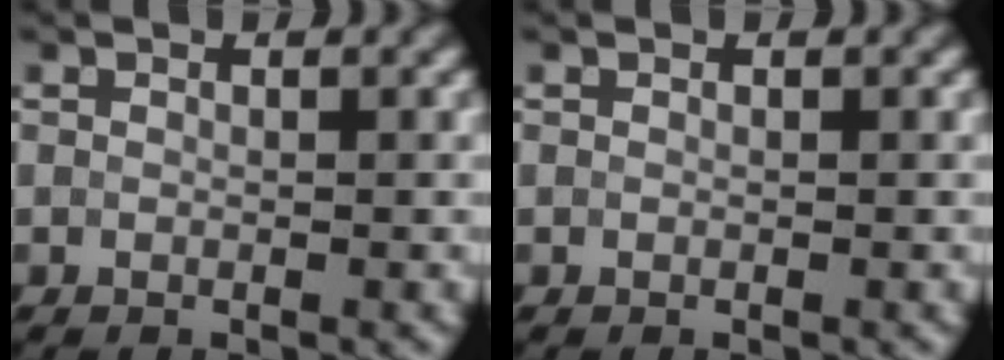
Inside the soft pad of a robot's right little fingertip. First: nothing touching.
{"total": 0.0}